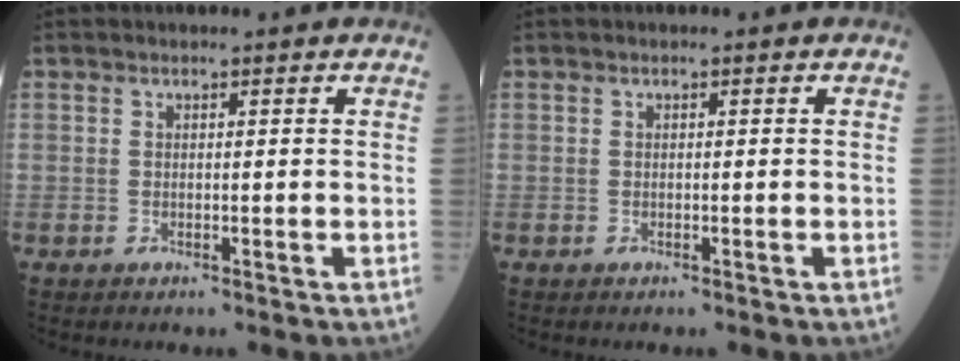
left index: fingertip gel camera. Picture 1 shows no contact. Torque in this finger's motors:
{"motor_torque": [-0.01, -0.01, 0.00, 0.00]}